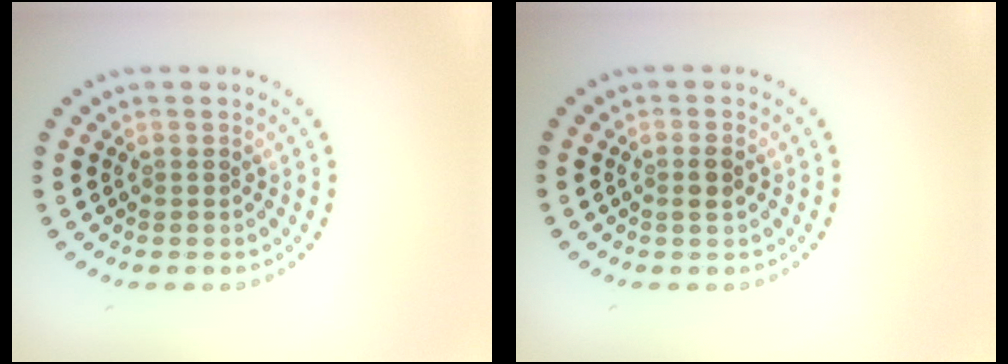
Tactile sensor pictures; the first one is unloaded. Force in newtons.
{"total": 1.2, "press": 1.1, "slide": 0.4}